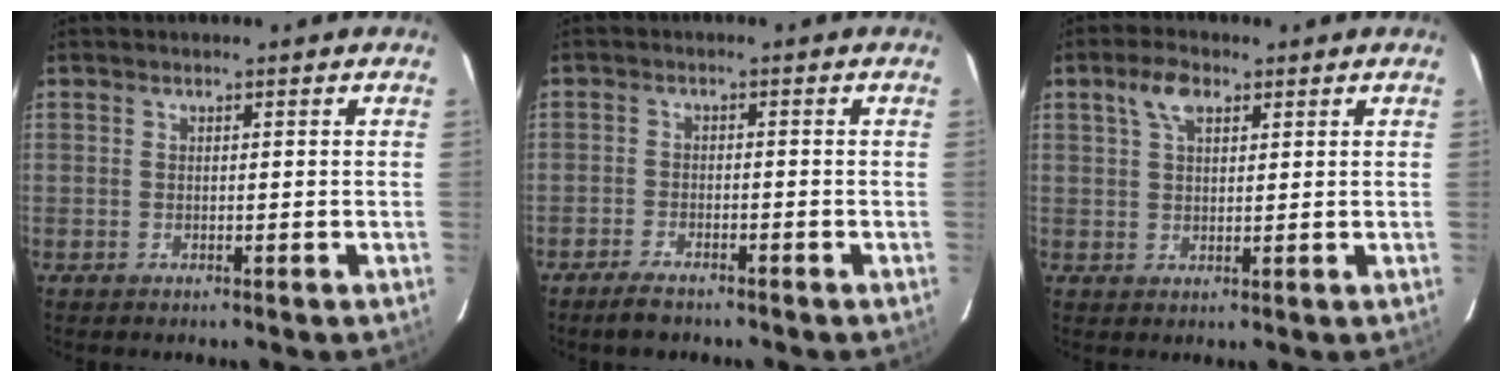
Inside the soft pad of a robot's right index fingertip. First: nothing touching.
{"total": 3.8, "force": [-3.2, 1.3, 1.5], "torque": [-0.048, -0.003, -0.060]}
{"total": 4.2, "force": [2.5, 2.0, 2.8], "torque": [-0.053, 0.012, 0.045]}